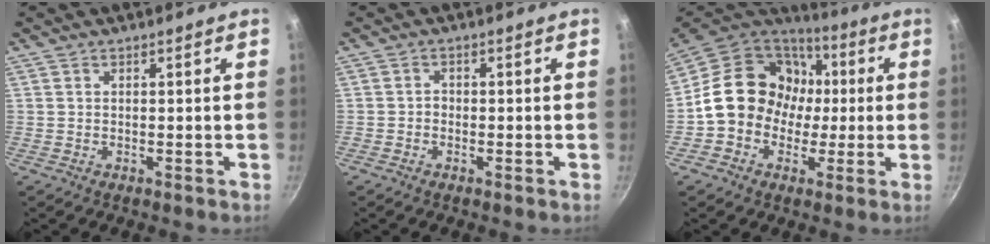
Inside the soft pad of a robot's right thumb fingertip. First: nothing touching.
{"total": 1.1, "force": [-0.6, 0.9, 0.4], "torque": [-0.003, 0.004, -0.014]}
{"total": 17.8, "force": [0.2, 15.5, 8.8], "torque": [-0.106, 0.048, -0.007]}